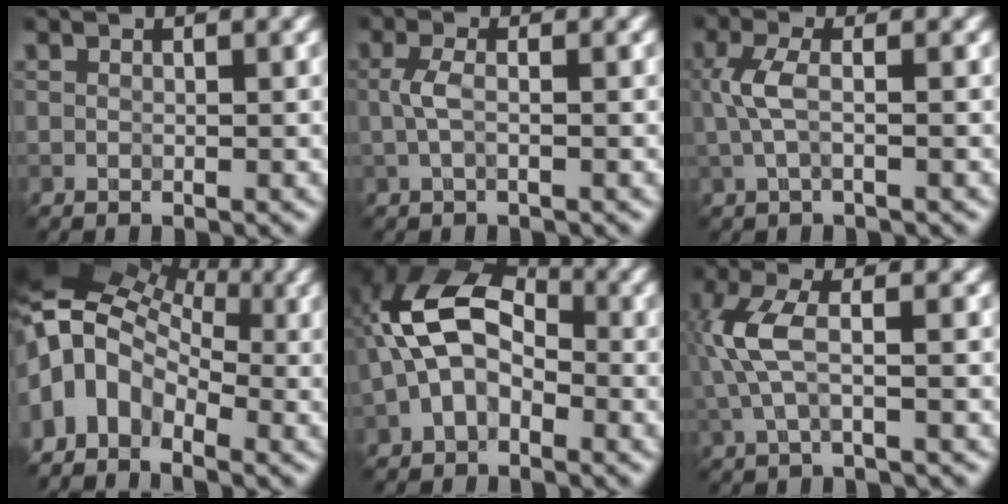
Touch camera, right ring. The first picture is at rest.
{"total": 1.4, "force": [-0.3, 0.3, 1.4], "torque": [-0.033, 0.009, -0.005]}
{"total": 2.3, "force": [0.0, 0.6, 2.3], "torque": [-0.055, 0.011, -0.001]}
{"total": 11.6, "force": [-1.6, 8.7, 7.6], "torque": [-0.131, 0.022, -0.027]}
{"total": 6.8, "force": [-0.8, 4.4, 5.2], "torque": [-0.109, 0.029, -0.028]}
{"total": 4.0, "force": [0.3, 1.3, 3.8], "torque": [-0.100, 0.013, 0.003]}